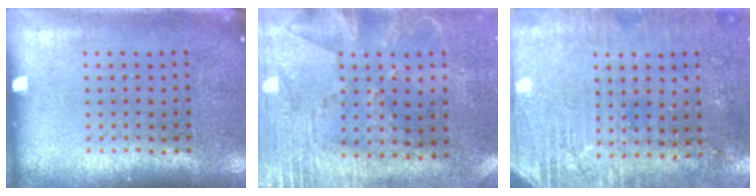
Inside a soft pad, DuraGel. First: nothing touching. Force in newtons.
{"total": 2.8, "press": 2.3, "slide": 1.5}
{"total": 2.8, "press": 2.6, "slide": 1.0}